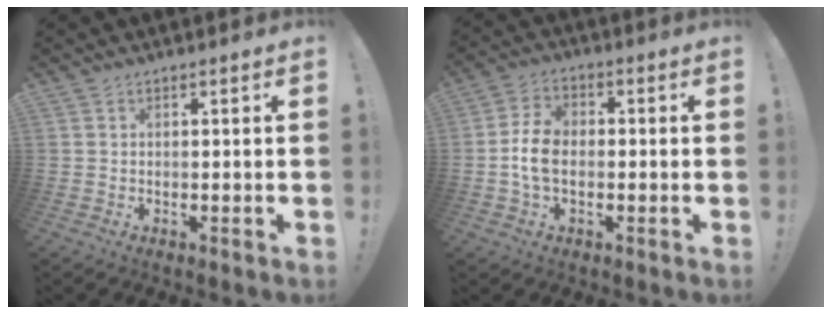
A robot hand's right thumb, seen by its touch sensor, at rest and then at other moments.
{"total": 8.6, "force": [-1.4, 5.5, 6.5], "torque": [-0.131, 0.004, -0.024]}